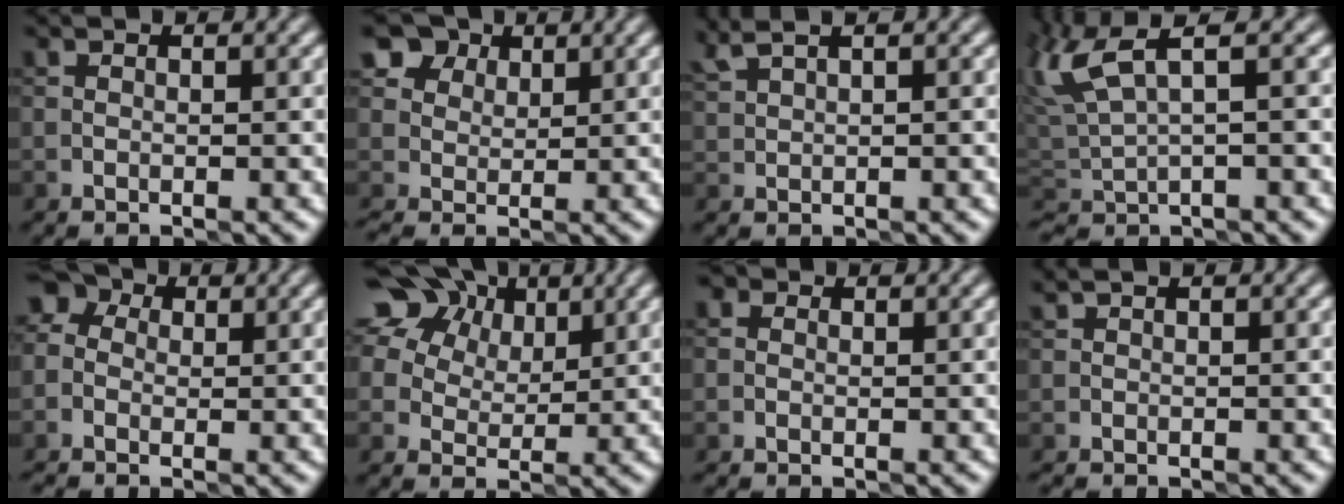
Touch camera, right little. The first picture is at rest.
{"total": 4.4, "force": [2.6, 3.0, 1.9], "torque": [-0.038, 0.011, 0.036]}
{"total": 2.5, "force": [2.0, 0.7, 1.4], "torque": [-0.019, 0.016, 0.033]}
{"total": 5.0, "force": [2.8, 1.2, 4.0], "torque": [-0.099, 0.009, 0.059]}
{"total": 4.0, "force": [-0.5, 3.4, 2.0], "torque": [-0.041, 0.020, -0.027]}
{"total": 12.4, "force": [7.3, 8.1, 5.9], "torque": [-0.112, 0.040, 0.123]}
{"total": 0.8, "force": [-0.1, 0.7, 0.3], "torque": [-0.004, 0.002, -0.011]}
{"total": 0.7, "force": [-0.7, 0.1, 0.1], "torque": [0.005, -0.003, -0.009]}